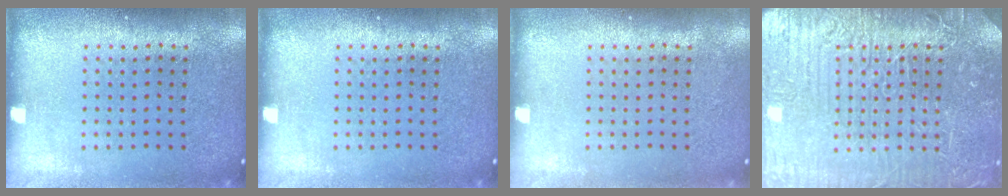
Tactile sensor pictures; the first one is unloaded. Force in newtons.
{"total": 0.0}
{"total": 0.0}
{"total": 7.6, "press": 7.6, "slide": 0.9}